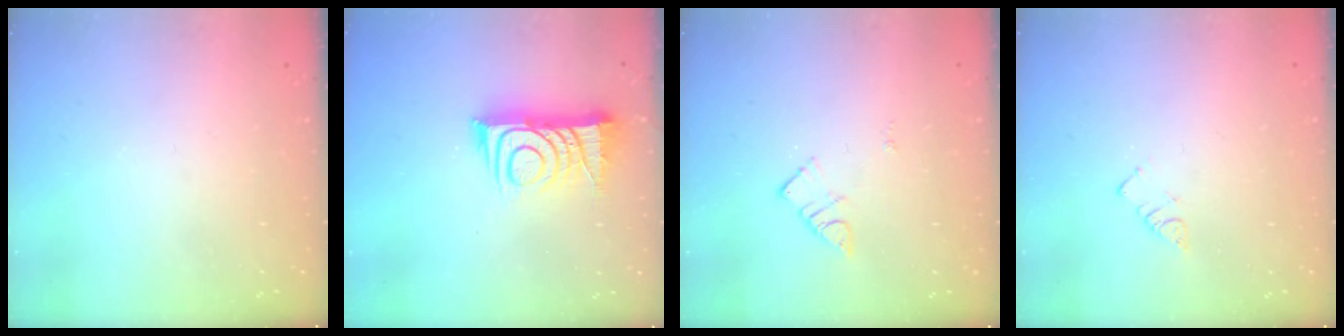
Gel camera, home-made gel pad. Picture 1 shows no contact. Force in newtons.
{"total": 12.6, "press": 12.6, "slide": 0.9}
{"total": 4.8, "press": 4.8, "slide": 0.5}
{"total": 2.7, "press": 2.7, "slide": 0.4}